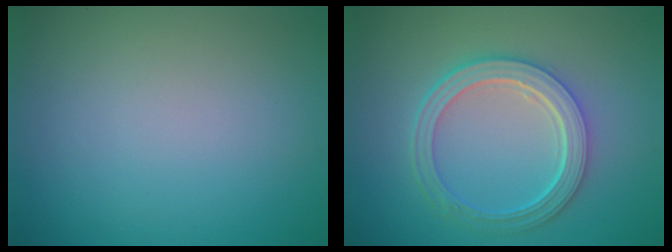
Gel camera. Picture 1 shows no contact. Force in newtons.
{"total": 5.0, "press": 3.9, "slide": 3.1}